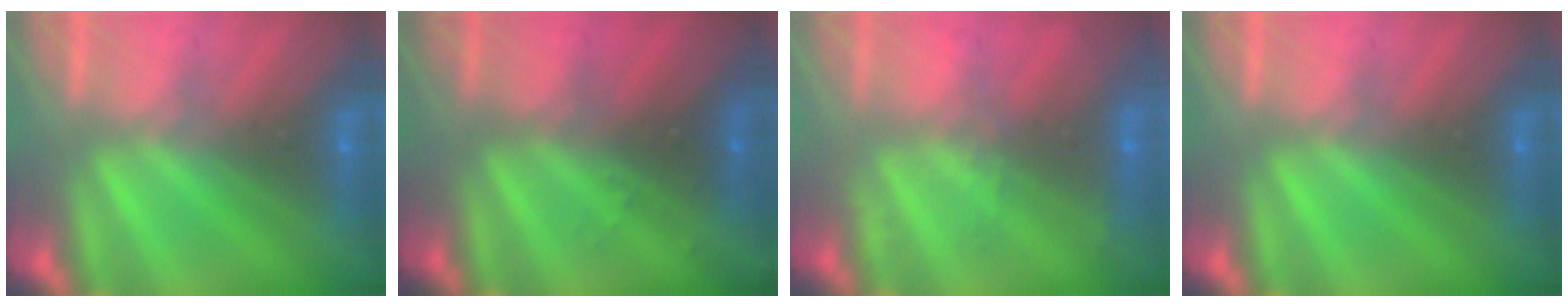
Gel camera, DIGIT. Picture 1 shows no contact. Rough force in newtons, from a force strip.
{"total": 2.9}
{"total": 2.3}
{"total": 0.0}